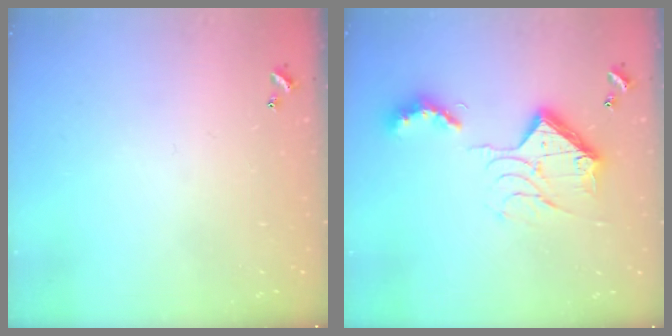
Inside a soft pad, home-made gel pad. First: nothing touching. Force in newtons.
{"total": 16.9, "press": 16.9, "slide": 0.7}